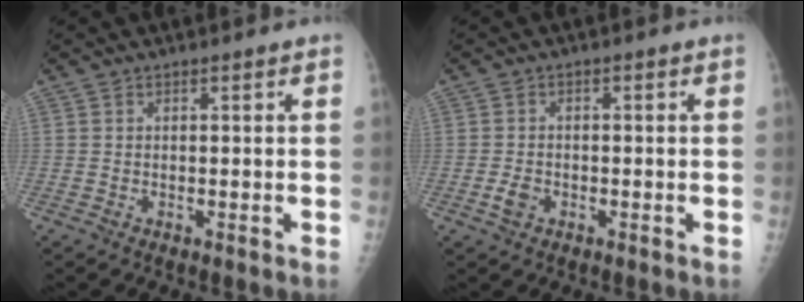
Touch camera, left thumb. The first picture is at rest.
{"total": 2.6, "force": [-1.1, 1.9, 1.5], "torque": [-0.026, 0.006, -0.020]}